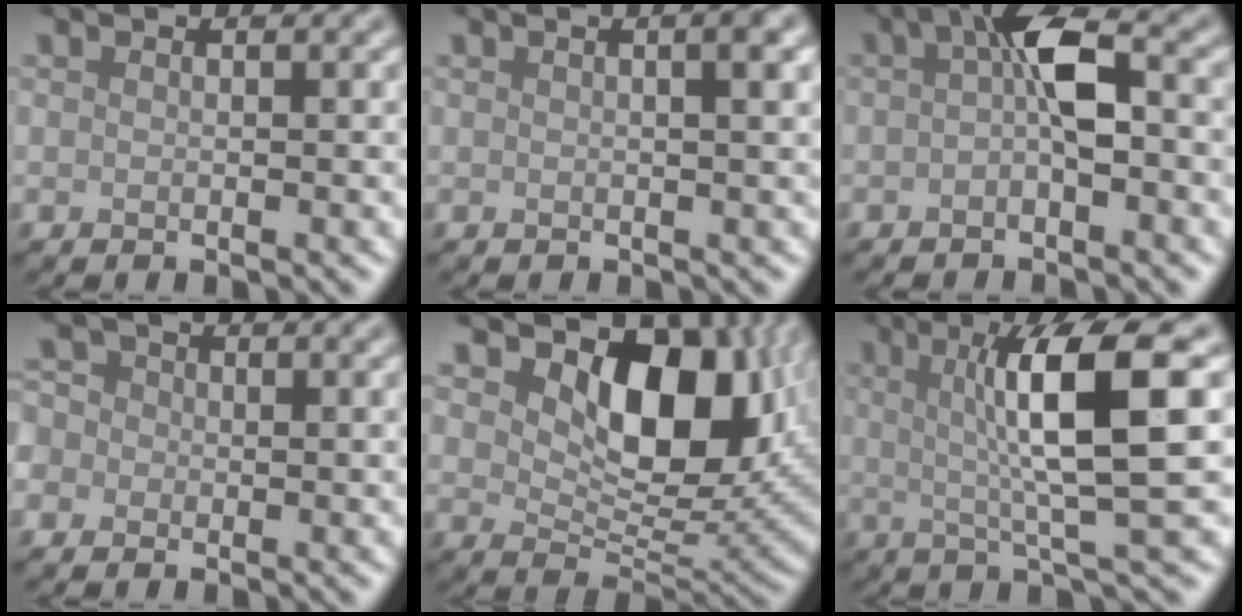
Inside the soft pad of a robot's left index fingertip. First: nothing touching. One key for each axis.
{"total": 3.4, "fx": 1.0, "fy": 1.3, "fz": 3.0, "tx": -0.016, "ty": 0.013, "tz": -0.006}
{"total": 4.1, "fx": 0.0, "fy": 1.1, "fz": 3.9, "tx": -0.066, "ty": 0.013, "tz": -0.011}
{"total": 3.3, "fx": -0.1, "fy": 3.1, "fz": 1.0, "tx": -0.006, "ty": 0.020, "tz": -0.030}
{"total": 9.1, "fx": 3.4, "fy": 5.4, "fz": 6.6, "tx": -0.093, "ty": -0.014, "tz": 0.056}
{"total": 8.5, "fx": 1.6, "fy": 1.4, "fz": 8.2, "tx": -0.116, "ty": 0.008, "tz": 0.024}